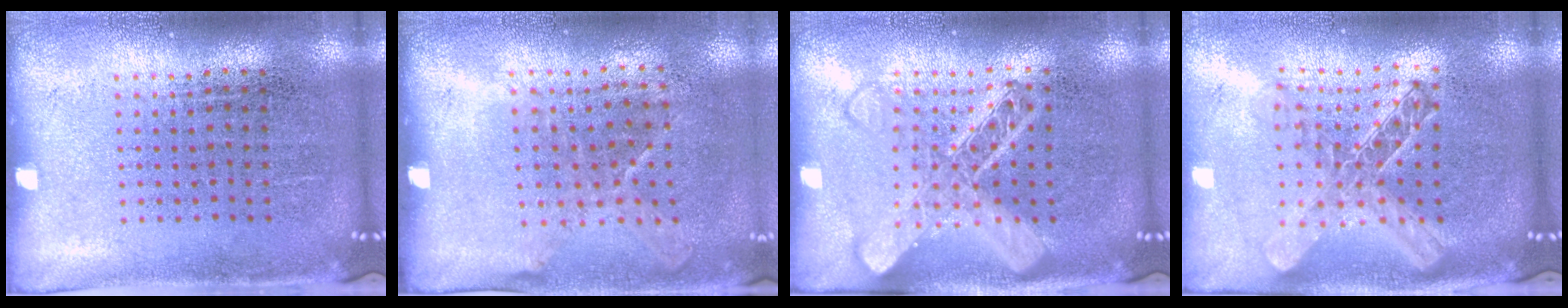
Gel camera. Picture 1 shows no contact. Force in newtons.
{"total": 1.3, "press": 1.0, "slide": 0.8}
{"total": 3.0, "press": 3.0, "slide": 0.4}
{"total": 2.1, "press": 1.8, "slide": 1.2}